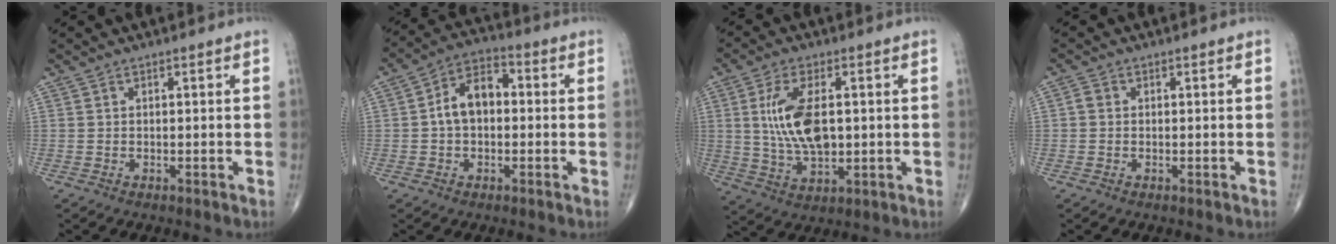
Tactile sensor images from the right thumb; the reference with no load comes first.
{"total": 8.5, "force": [0.1, 5.5, 6.5], "torque": [-0.101, 0.031, -0.011]}
{"total": 11.6, "force": [1.4, 5.8, 10.0], "torque": [-0.192, -0.007, 0.033]}
{"total": 1.3, "force": [0.0, 1.1, 0.7], "torque": [-0.009, 0.002, -0.004]}